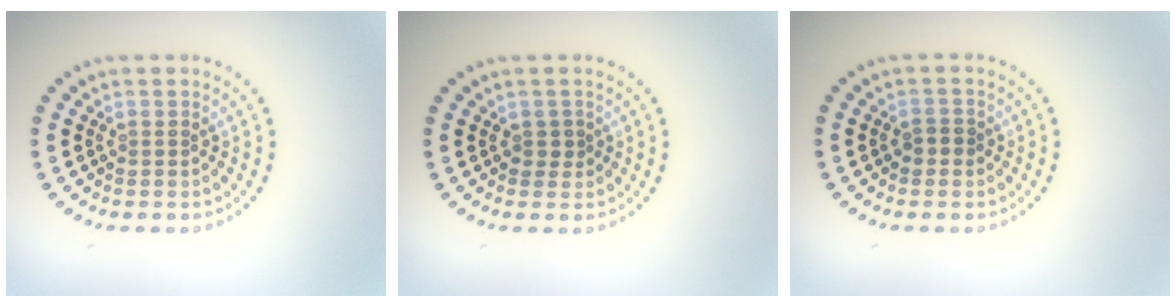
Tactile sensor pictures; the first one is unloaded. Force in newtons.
{"total": 1.0, "press": 0.9, "slide": 0.4}
{"total": 1.1, "press": 1.1, "slide": 0.4}